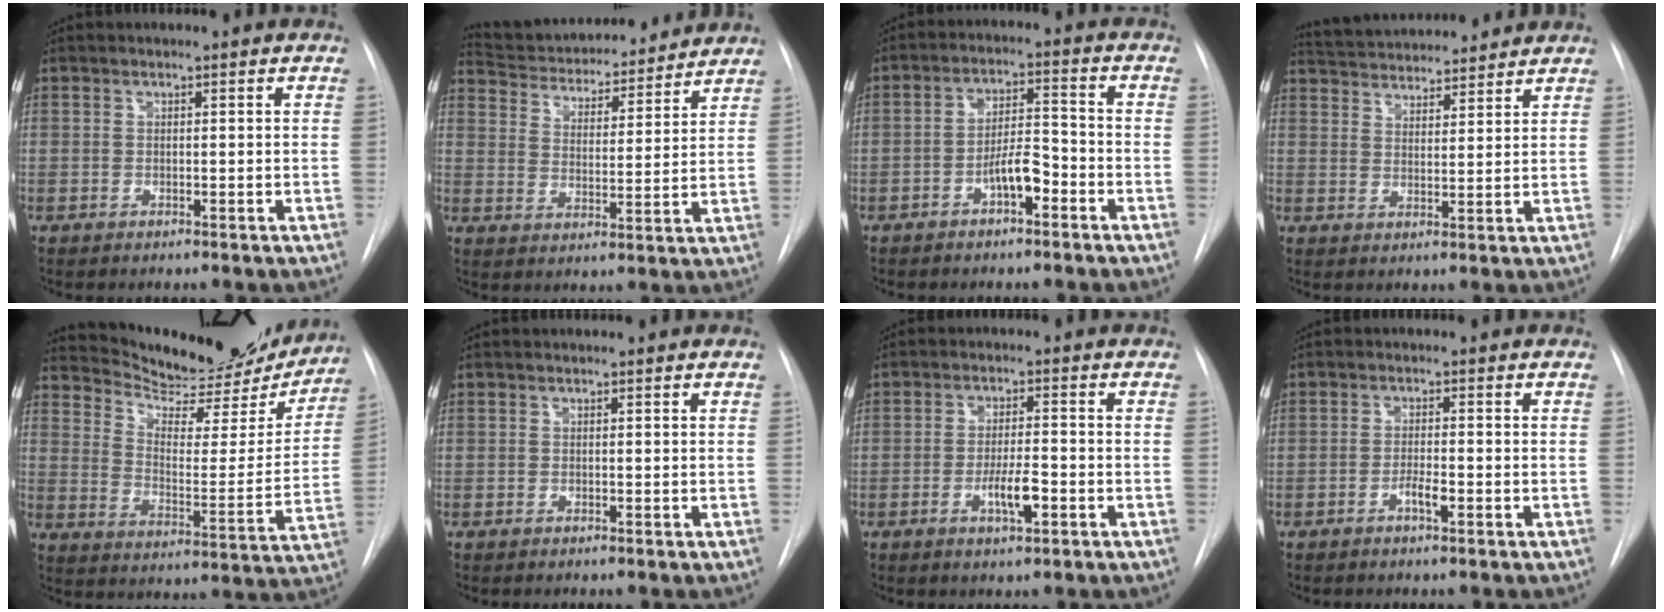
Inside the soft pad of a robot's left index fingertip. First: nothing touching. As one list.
[{"total": 16.4, "force": [15.4, 3.6, 4.6], "torque": [-0.075, 0.009, 0.224]}, {"total": 6.1, "force": [-4.4, 1.4, 4.0], "torque": [-0.074, 0.013, -0.070]}, {"total": 12.6, "force": [11.8, 2.3, 3.7], "torque": [-0.059, 0.028, 0.178]}, {"total": 21.1, "force": [19.5, 4.9, 6.3], "torque": [-0.092, -0.048, 0.261]}, {"total": 0.0}, {"total": 5.3, "force": [-3.4, 0.7, 3.9], "torque": [-0.071, -0.005, -0.053]}, {"total": 3.7, "force": [-2.9, 0.1, 2.2], "torque": [-0.040, -0.004, -0.048]}]